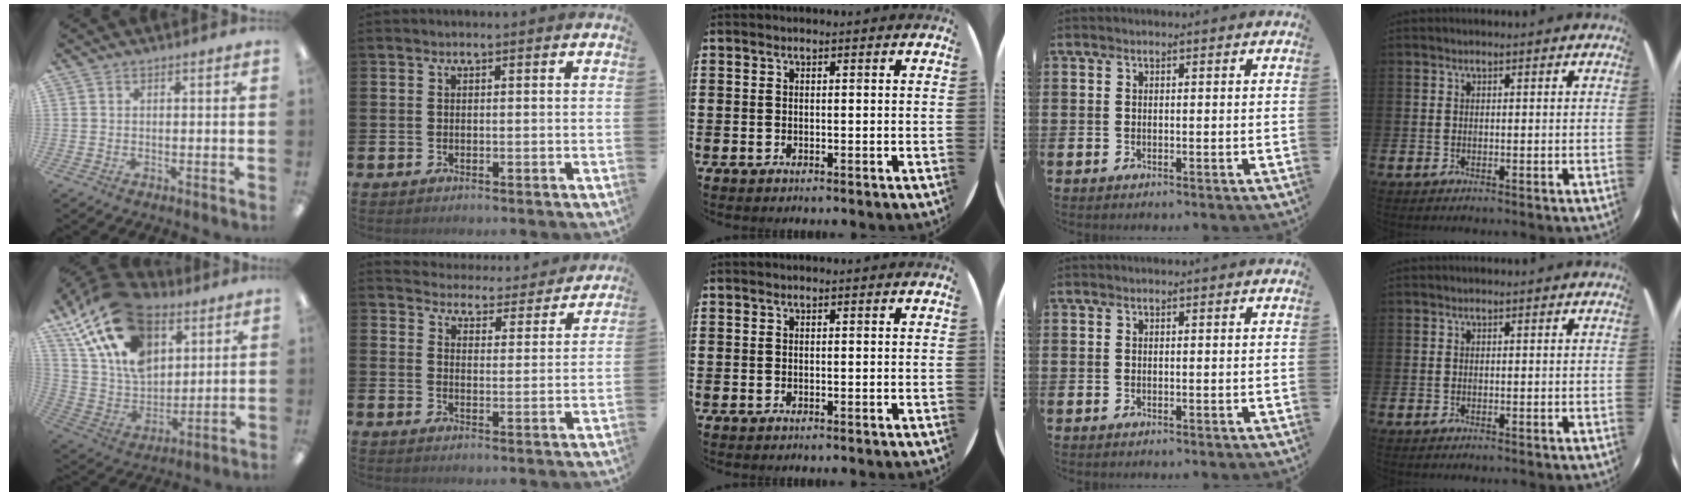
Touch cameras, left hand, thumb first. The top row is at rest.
{"thumb": {"total": 22.1, "force": [12.1, 13.4, 12.7], "torque": [-0.270, -0.061, 0.217]}, "index": {"total": 4.3, "force": [4.2, 0.7, -0.1], "torque": [-0.011, -0.043, 0.068]}}